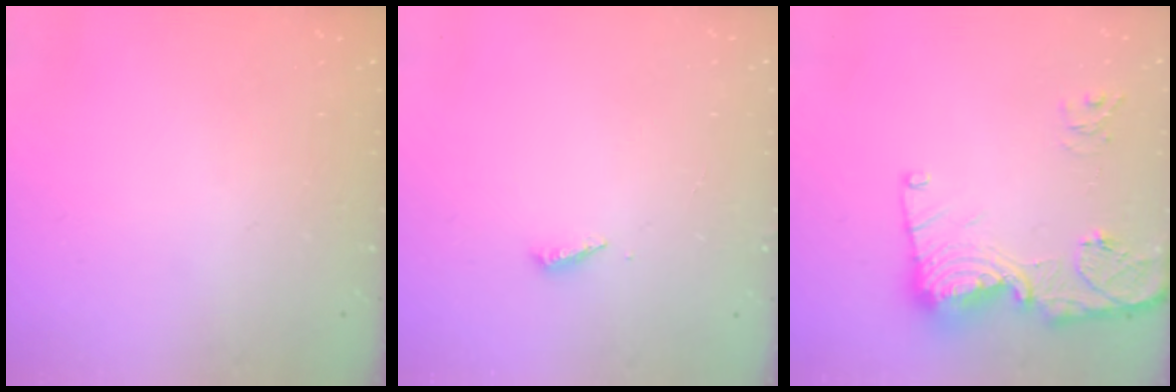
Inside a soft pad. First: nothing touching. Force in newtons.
{"total": 2.0, "press": 2.0, "slide": 0.2}
{"total": 17.1, "press": 17.0, "slide": 1.9}